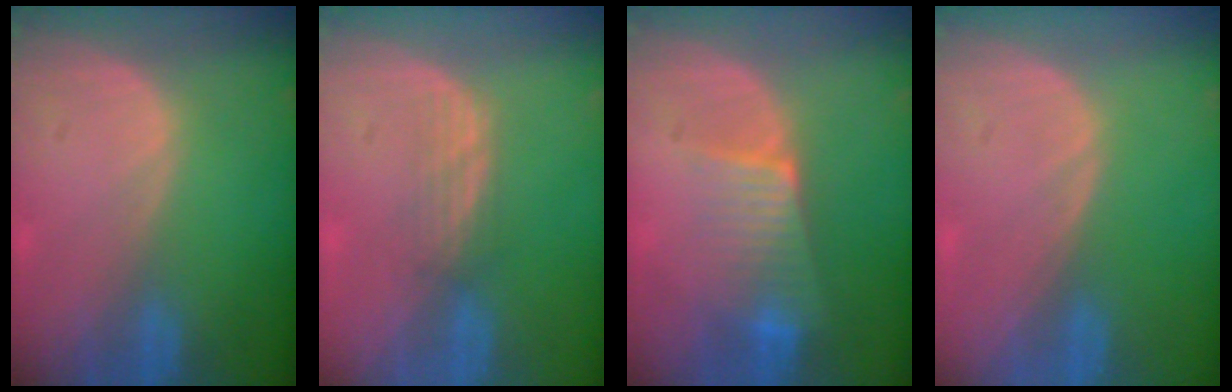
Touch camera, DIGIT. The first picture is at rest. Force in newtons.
{"total": 2.4, "press": 2.3, "slide": 0.6}
{"total": 6.6, "press": 5.9, "slide": 3.0}
{"total": 0.0}